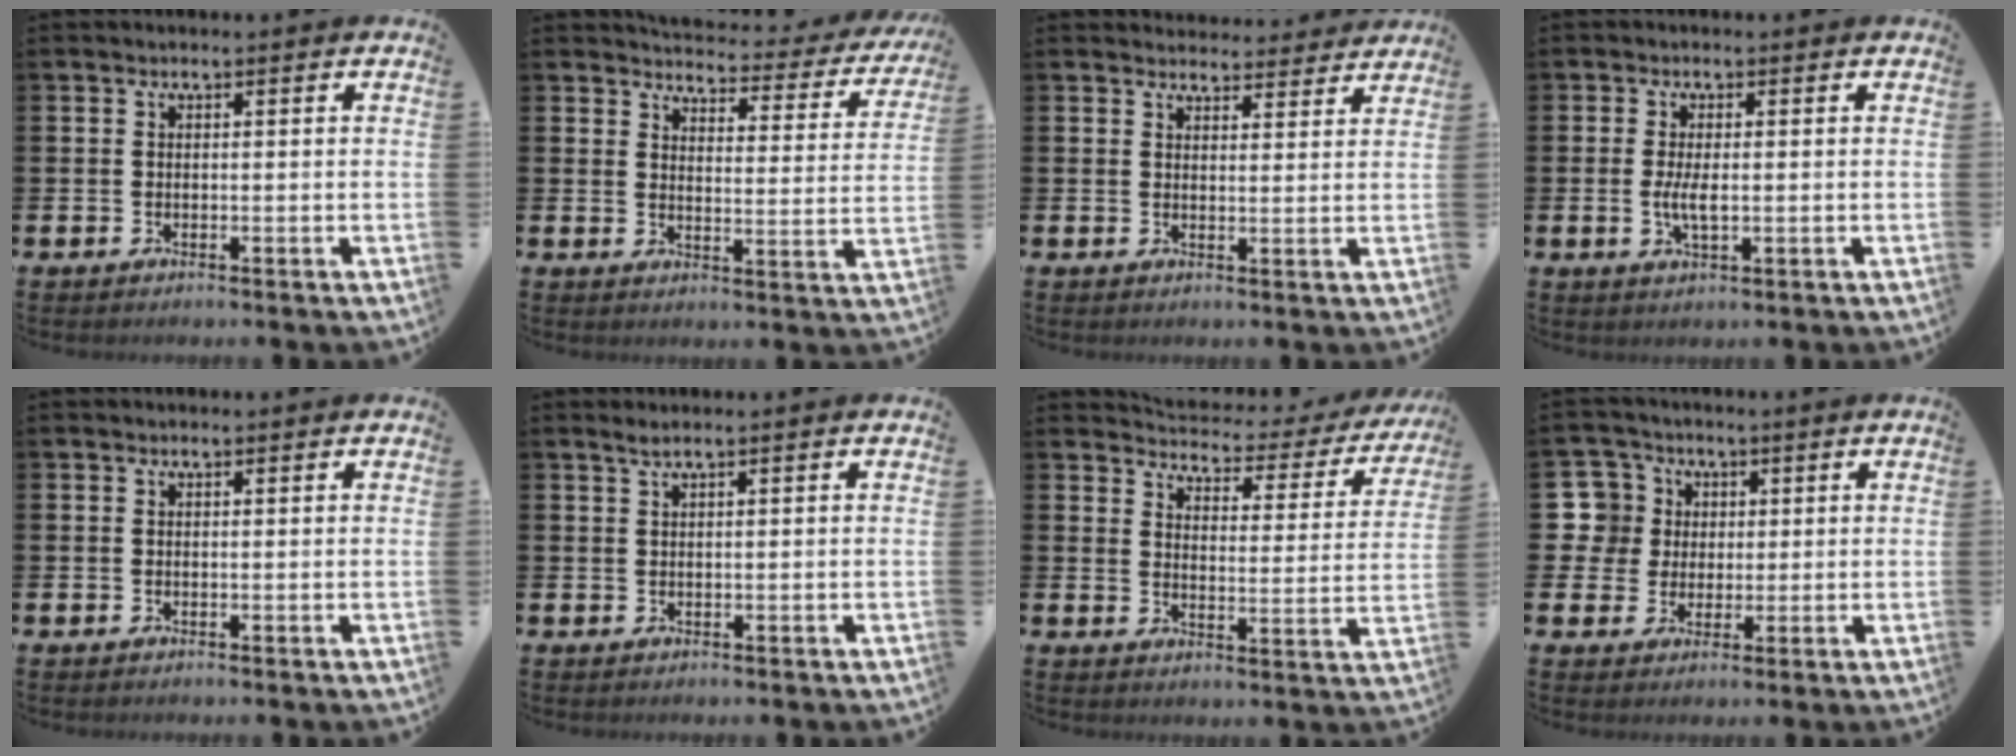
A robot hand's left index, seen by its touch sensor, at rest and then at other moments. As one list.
[{"total": 3.7, "force": [3.5, 1.0, 0.7], "torque": [-0.023, -0.034, 0.052]}, {"total": 3.7, "force": [3.6, 0.9, -0.1], "torque": [0.002, -0.023, 0.065]}, {"total": 3.0, "force": [-0.1, 1.1, 2.8], "torque": [-0.045, -0.001, -0.004]}, {"total": 0.0}, {"total": 1.2, "force": [0.8, 0.0, 0.8], "torque": [-0.015, 0.002, 0.014]}, {"total": 3.1, "force": [2.9, 1.0, 0.6], "torque": [-0.030, -0.032, 0.040]}, {"total": 7.3, "force": [2.4, 6.7, 1.2], "torque": [-0.044, 0.005, 0.046]}]